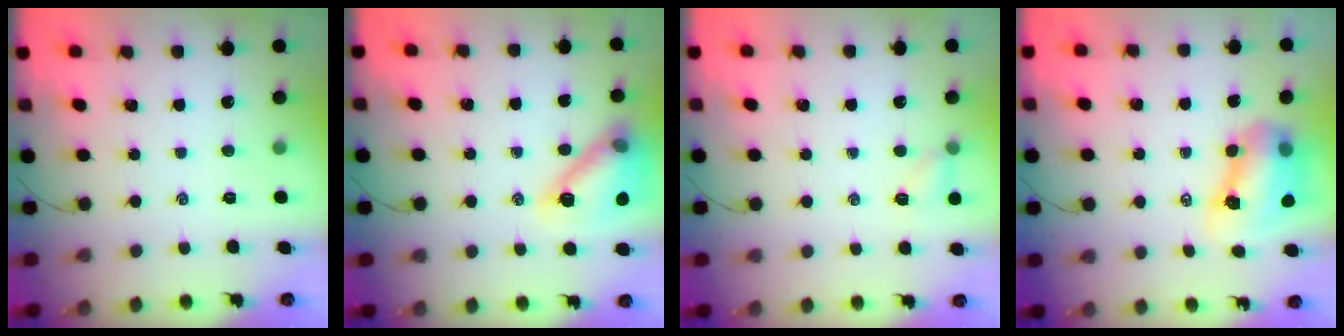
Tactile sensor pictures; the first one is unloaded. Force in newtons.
{"total": 16.2, "press": 16.1, "slide": 1.5}
{"total": 4.2, "press": 4.0, "slide": 1.1}
{"total": 10.1, "press": 9.7, "slide": 2.8}